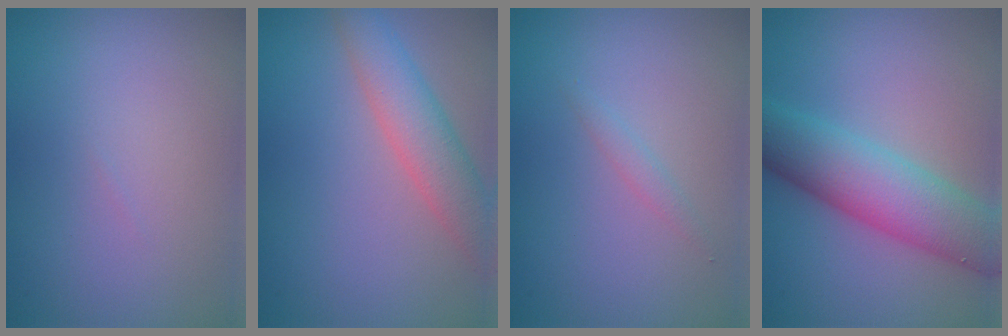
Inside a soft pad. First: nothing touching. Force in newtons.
{"total": 4.5, "press": 4.4, "slide": 0.4}
{"total": 0.9, "press": 0.9, "slide": 0.1}
{"total": 7.5, "press": 7.5, "slide": 0.4}